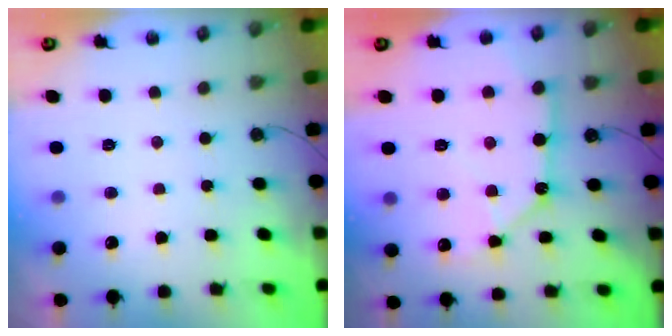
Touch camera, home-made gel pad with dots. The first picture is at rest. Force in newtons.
{"total": 10.8, "press": 10.7, "slide": 1.4}